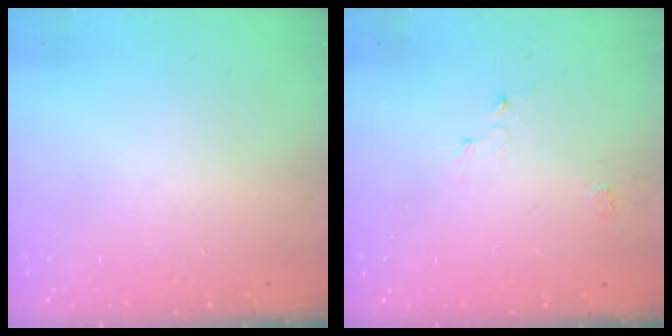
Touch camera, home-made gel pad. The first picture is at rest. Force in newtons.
{"total": 2.9, "press": 2.8, "slide": 0.3}